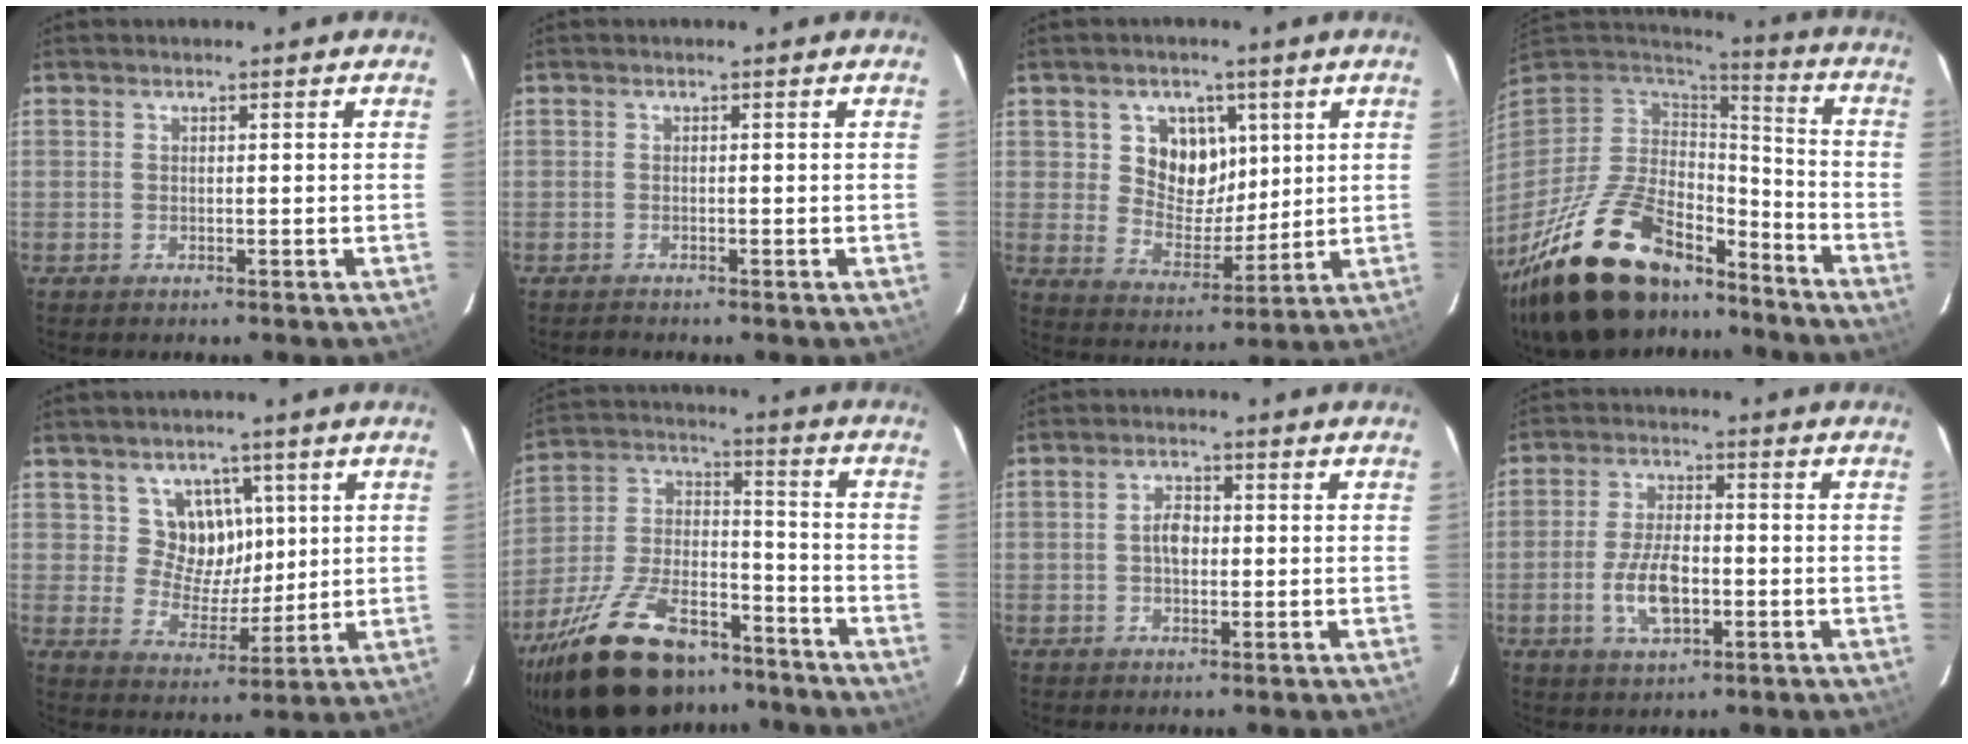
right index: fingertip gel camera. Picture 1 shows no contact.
{"total": 1.1, "force": [-1.1, 0.1, 0.2], "torque": [-0.011, -0.001, -0.018]}
{"total": 9.4, "force": [3.2, 7.7, 4.2], "torque": [-0.077, -0.002, 0.063]}
{"total": 28.6, "force": [-19.5, 12.9, 16.5], "torque": [-0.324, -0.013, -0.305]}
{"total": 10.1, "force": [3.9, 8.4, 4.0], "torque": [-0.070, -0.009, 0.076]}
{"total": 26.1, "force": [-18.7, 11.9, 14.0], "torque": [-0.285, 0.011, -0.291]}
{"total": 3.2, "force": [-0.2, 2.1, 2.4], "torque": [-0.044, 0.008, -0.004]}
{"total": 8.5, "force": [-2.6, 4.0, 7.0], "torque": [-0.146, -0.002, -0.044]}